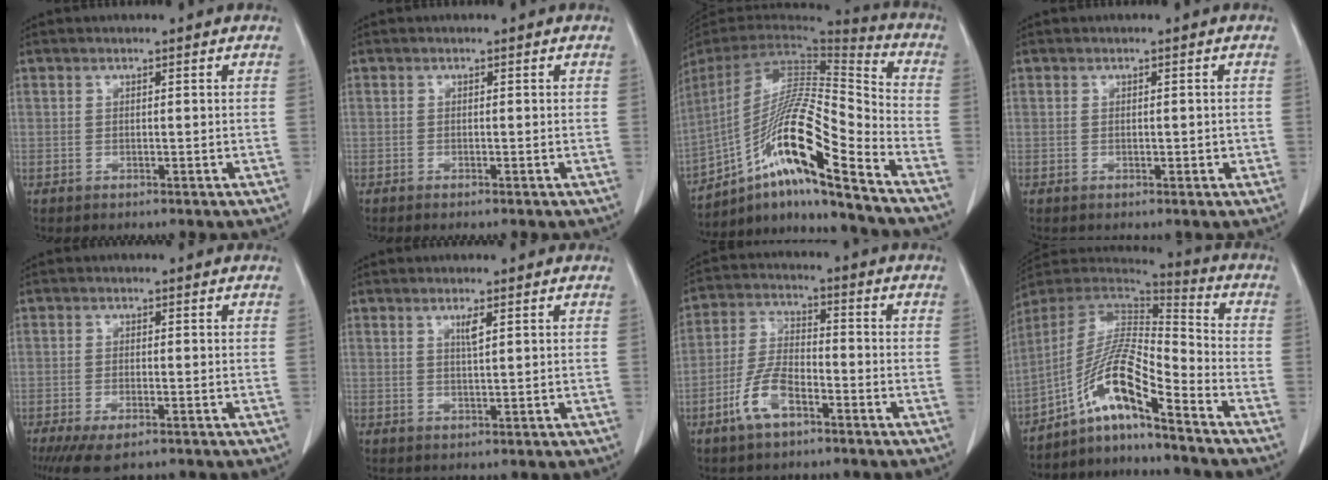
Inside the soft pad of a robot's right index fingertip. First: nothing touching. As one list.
[{"total": 0.6, "force": [-0.5, -0.1, 0.4], "torque": [-0.008, 0.000, -0.009]}, {"total": 19.8, "force": [-11.9, 0.5, 15.8], "torque": [-0.308, -0.005, -0.218]}, {"total": 1.2, "force": [-0.1, 0.8, 0.9], "torque": [-0.013, 0.003, 0.000]}, {"total": 5.3, "force": [-3.5, 1.4, 3.7], "torque": [-0.064, -0.012, -0.051]}, {"total": 1.7, "force": [0.8, -0.1, 1.5], "torque": [-0.029, -0.002, 0.015]}, {"total": 7.5, "force": [-4.0, 3.0, 5.5], "torque": [-0.126, 0.006, -0.079]}, {"total": 11.7, "force": [-7.8, 0.6, 8.7], "torque": [-0.164, 0.017, -0.141]}]